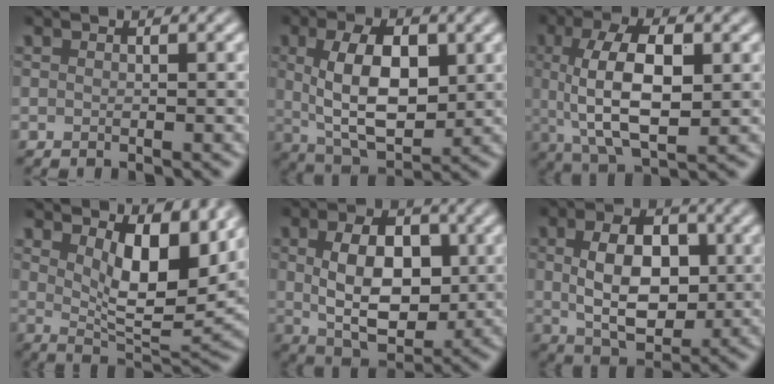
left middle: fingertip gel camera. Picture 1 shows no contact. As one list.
[{"total": 8.1, "force": [1.0, 4.1, 6.9], "torque": [-0.125, 0.000, 0.019]}, {"total": 8.5, "force": [0.8, 3.7, 7.6], "torque": [-0.144, 0.004, 0.013]}, {"total": 7.1, "force": [2.9, 2.8, 5.9], "torque": [-0.096, -0.018, 0.047]}, {"total": 8.0, "force": [0.6, 4.9, 6.3], "torque": [-0.110, 0.000, 0.010]}, {"total": 7.5, "force": [0.5, 4.6, 5.8], "torque": [-0.102, 0.001, 0.009]}]